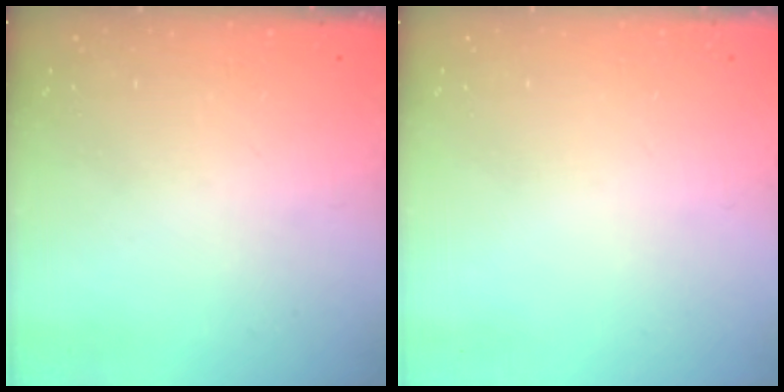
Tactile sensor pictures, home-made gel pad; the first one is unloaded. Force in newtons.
{"total": 0.0}